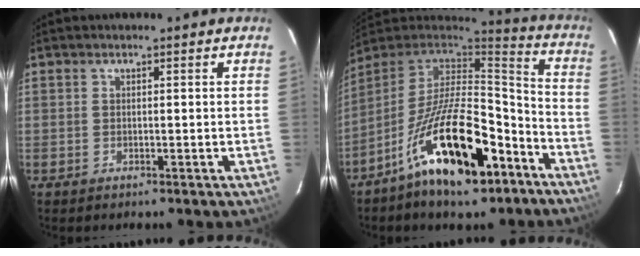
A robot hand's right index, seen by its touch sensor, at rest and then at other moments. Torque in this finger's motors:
{"motor_torque": [1.75, -0.38, 1.05, 0.21]}